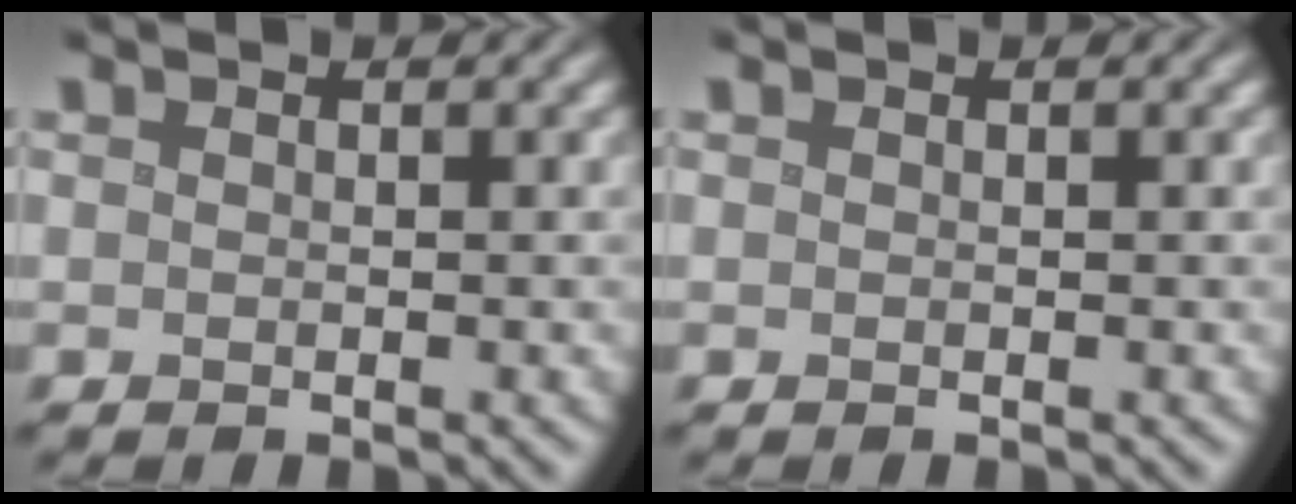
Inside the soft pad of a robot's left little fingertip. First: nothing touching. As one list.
[{"total": 0.0}]